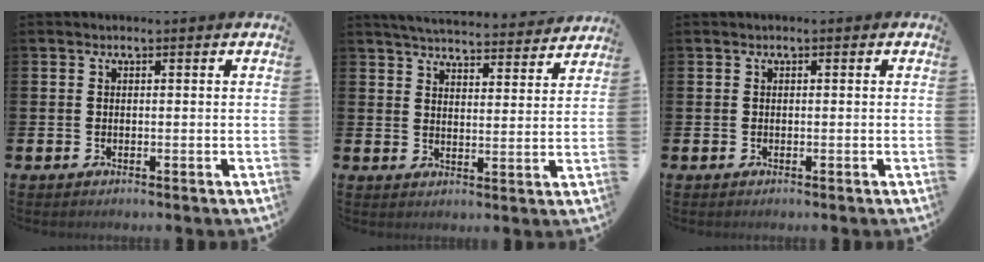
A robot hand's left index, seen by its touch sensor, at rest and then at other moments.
{"total": 5.3, "force": [5.3, 0.6, 0.7], "torque": [-0.028, -0.042, 0.091]}
{"total": 0.0}